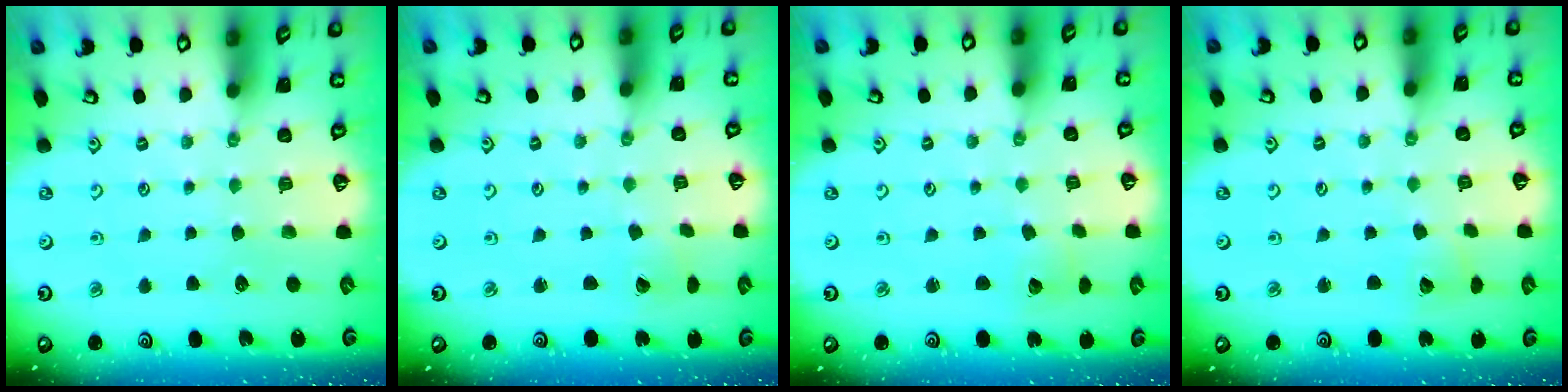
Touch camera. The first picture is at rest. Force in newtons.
{"total": 1.5, "press": 1.5, "slide": 0.1}
{"total": 1.8, "press": 1.7, "slide": 0.3}
{"total": 3.0, "press": 2.9, "slide": 0.4}